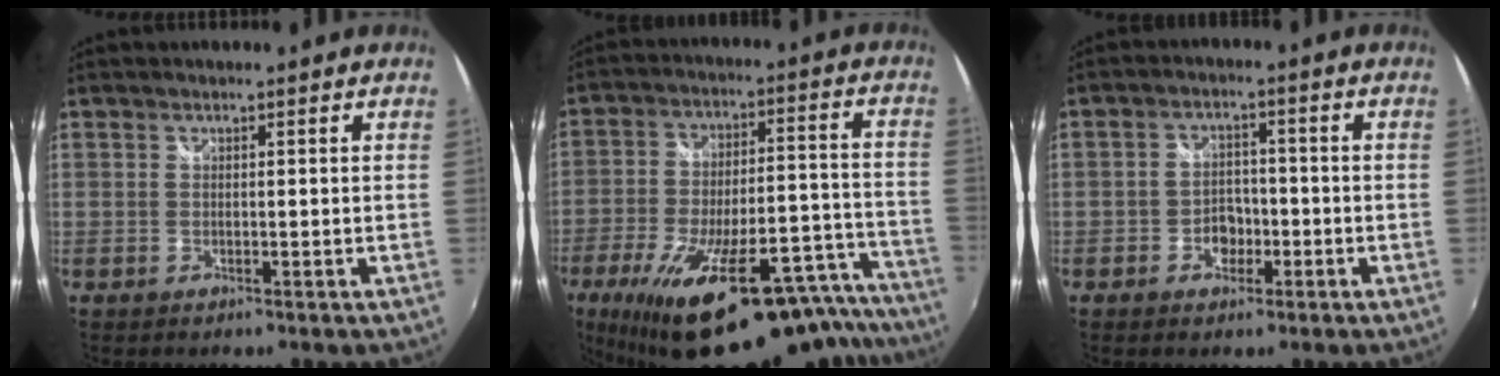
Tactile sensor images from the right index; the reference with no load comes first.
{"total": 33.3, "force": [-25.8, 9.7, 18.7], "torque": [-0.278, -0.016, -0.356]}
{"total": 4.4, "force": [-1.9, 3.3, 2.2], "torque": [-0.043, 0.008, -0.025]}